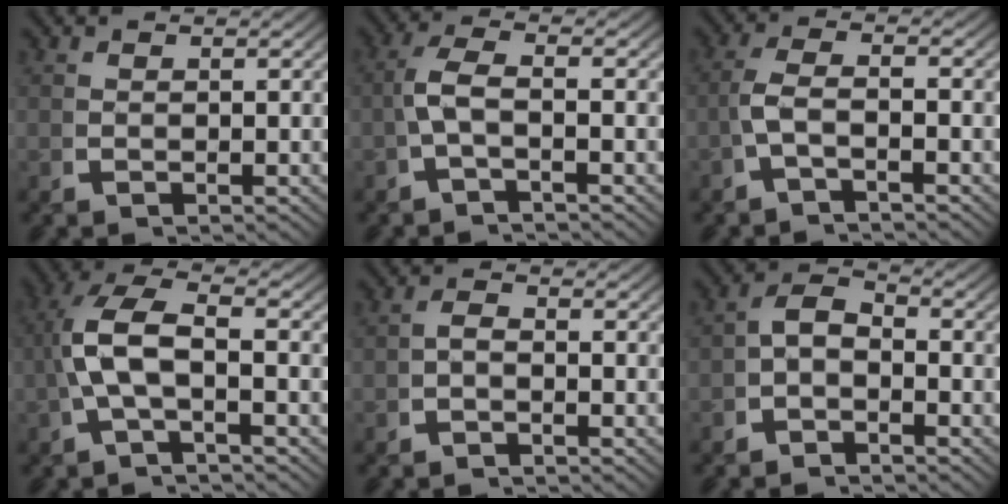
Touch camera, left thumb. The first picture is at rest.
{"total": 3.1, "force": [-0.8, 1.1, 2.8], "torque": [-0.068, -0.003, -0.014]}
{"total": 2.9, "force": [-1.1, 1.2, 2.4], "torque": [-0.062, -0.008, -0.019]}
{"total": 6.6, "force": [-0.3, 3.3, 5.7], "torque": [-0.137, -0.010, -0.004]}
{"total": 1.3, "force": [-0.9, 0.6, 0.7], "torque": [-0.011, -0.001, -0.018]}
{"total": 3.9, "force": [-1.3, 2.8, 2.5], "torque": [-0.036, -0.006, -0.025]}